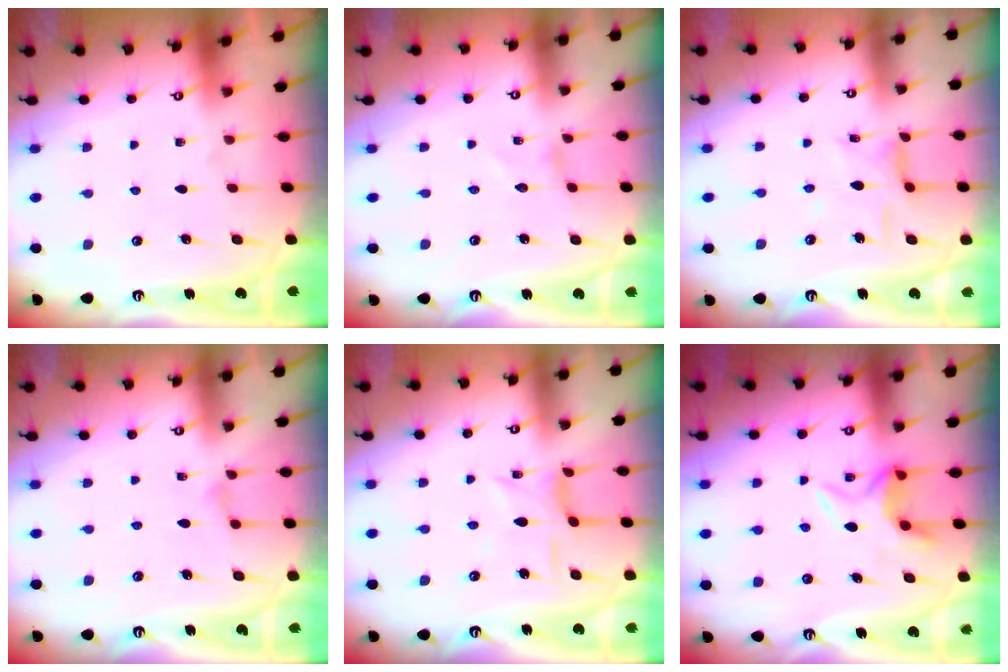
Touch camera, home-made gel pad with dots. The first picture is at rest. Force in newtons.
{"total": 0.0}
{"total": 6.5, "press": 6.5, "slide": 0.4}
{"total": 1.3, "press": 1.3, "slide": 0.3}
{"total": 4.9, "press": 4.8, "slide": 0.5}
{"total": 5.0, "press": 4.8, "slide": 1.3}